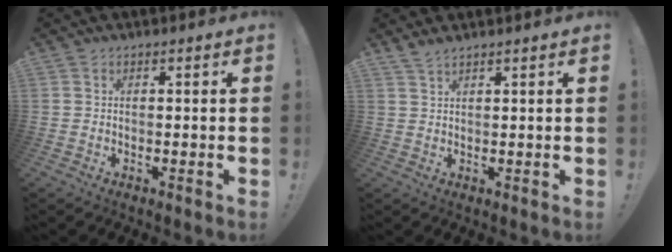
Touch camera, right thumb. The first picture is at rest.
{"total": 2.1, "force": [1.9, 0.0, 0.9], "torque": [-0.027, -0.009, 0.036]}